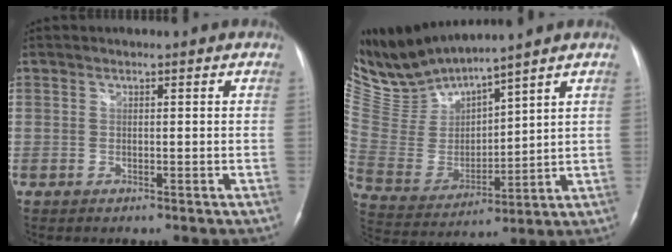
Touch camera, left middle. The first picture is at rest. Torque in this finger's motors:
{"motor_torque": [0.14, -0.58, -0.09, -0.01]}